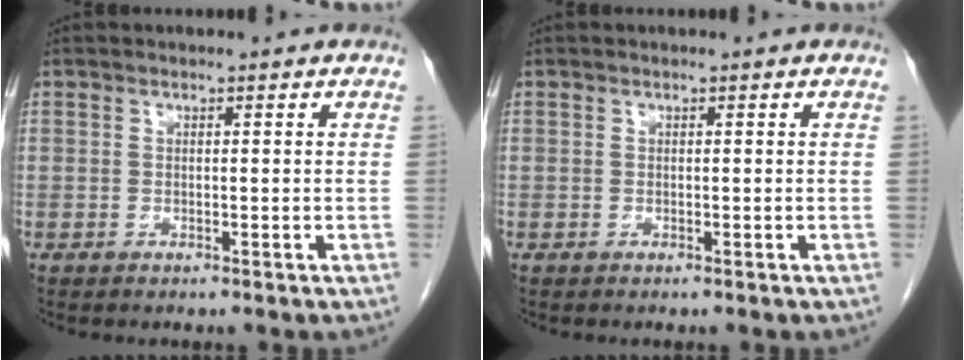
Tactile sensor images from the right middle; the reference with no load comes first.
{"total": 0.0}